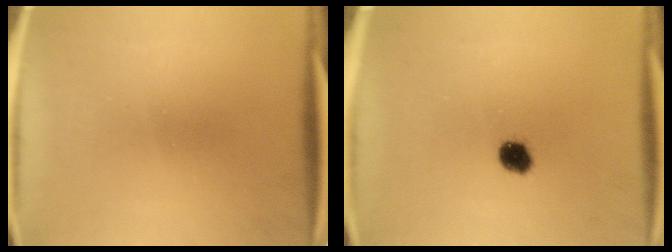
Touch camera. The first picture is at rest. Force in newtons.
{"total": 4.0}